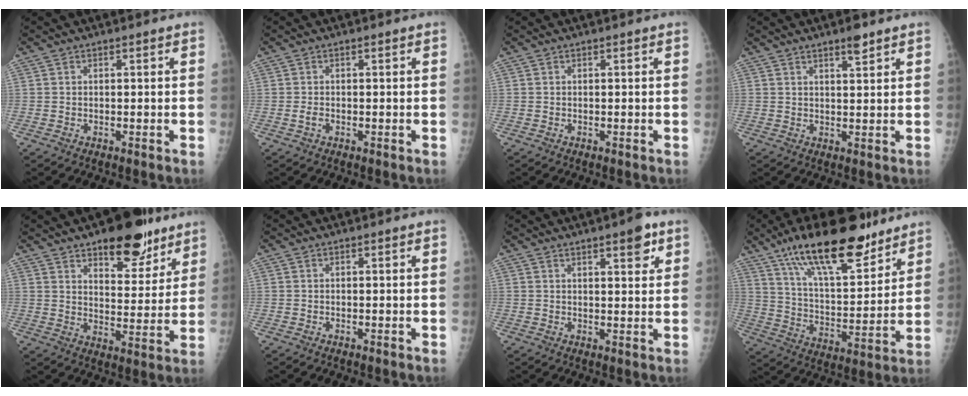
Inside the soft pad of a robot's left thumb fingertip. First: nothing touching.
{"total": 1.1, "force": [-0.4, 0.7, 0.8], "torque": [-0.017, -0.001, -0.008]}
{"total": 0.0}
{"total": 3.2, "force": [2.4, 0.7, 2.1], "torque": [-0.028, -0.017, 0.037]}
{"total": 14.6, "force": [9.8, 6.5, 8.6], "torque": [-0.070, -0.059, 0.146]}
{"total": 0.0}
{"total": 5.0, "force": [2.9, 1.5, 3.8], "torque": [-0.041, -0.013, 0.037]}
{"total": 22.0, "force": [15.4, 7.4, 14.0], "torque": [-0.197, -0.065, 0.259]}